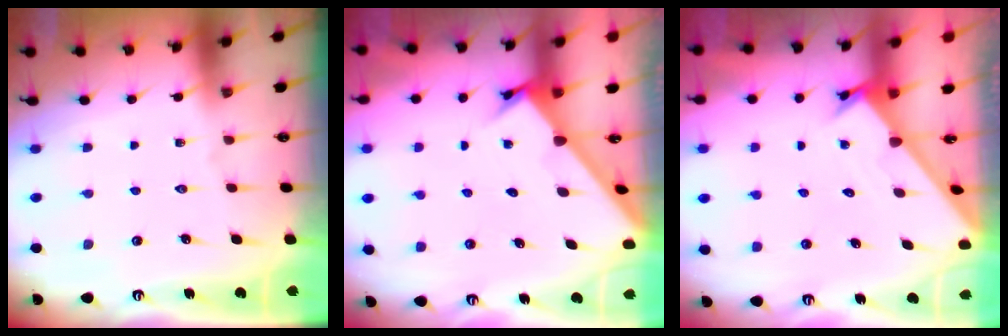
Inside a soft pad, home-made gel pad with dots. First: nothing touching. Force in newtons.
{"total": 2.1, "press": 2.1, "slide": 0.2}
{"total": 1.6, "press": 1.5, "slide": 0.1}